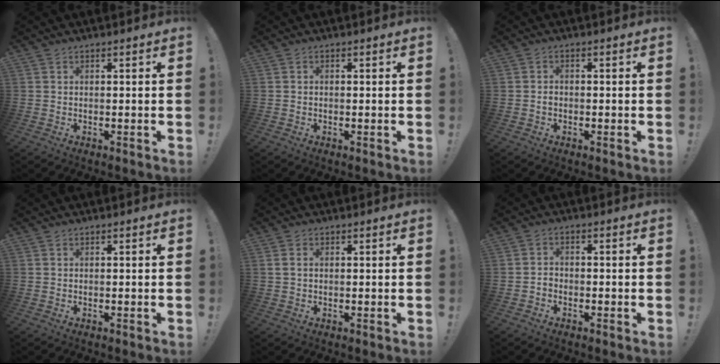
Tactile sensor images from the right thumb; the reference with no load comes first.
{"total": 0.7, "force": [-0.3, 0.5, 0.2], "torque": [-0.011, 0.006, -0.005]}
{"total": 1.4, "force": [-0.8, 0.9, 0.6], "torque": [-0.018, 0.007, -0.013]}
{"total": 0.0}
{"total": 1.7, "force": [0.3, 1.2, 1.2], "torque": [-0.023, 0.006, 0.006]}
{"total": 2.1, "force": [-1.5, 1.2, 0.9], "torque": [-0.020, 0.013, -0.026]}